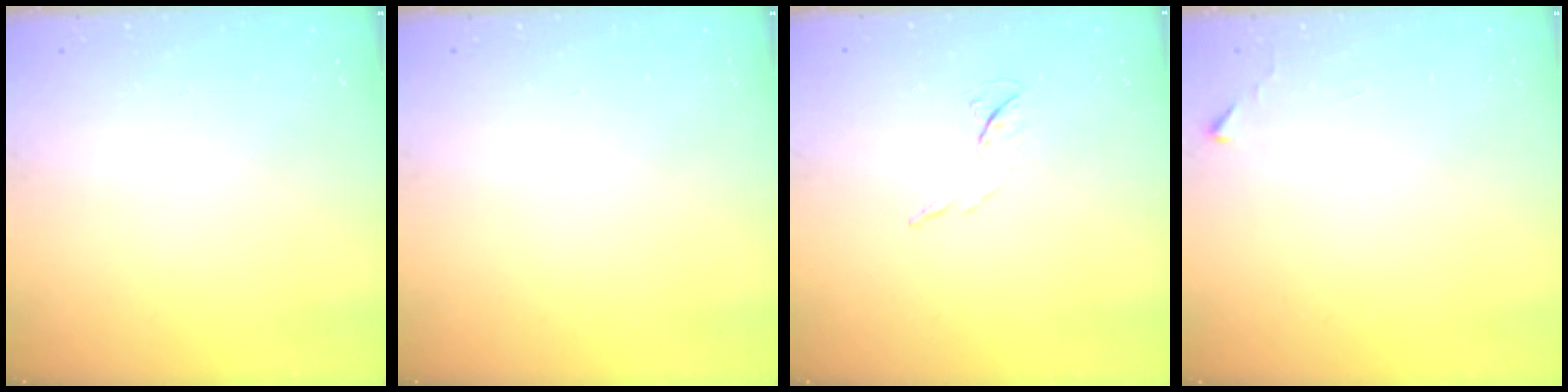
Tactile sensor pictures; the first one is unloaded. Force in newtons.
{"total": 0.0}
{"total": 5.7, "press": 5.6, "slide": 1.2}
{"total": 2.7, "press": 2.6, "slide": 0.4}